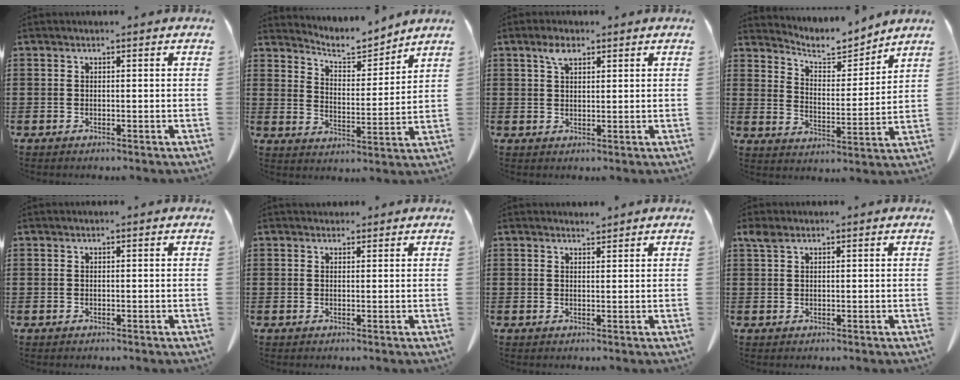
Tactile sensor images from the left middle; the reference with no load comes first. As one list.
[{"total": 5.6, "force": [5.4, 1.0, 1.2], "torque": [-0.049, -0.037, 0.091]}, {"total": 2.9, "force": [1.7, 1.3, 1.9], "torque": [-0.044, 0.006, 0.031]}, {"total": 5.8, "force": [5.5, 1.3, 1.1], "torque": [-0.041, -0.042, 0.093]}, {"total": 0.0}, {"total": 1.1, "force": [0.9, 0.6, 0.1], "torque": [0.004, -0.001, 0.017]}, {"total": 1.6, "force": [1.6, 0.2, 0.2], "torque": [-0.007, 0.002, 0.030]}, {"total": 2.0, "force": [1.2, 0.9, 1.3], "torque": [-0.032, 0.003, 0.022]}]